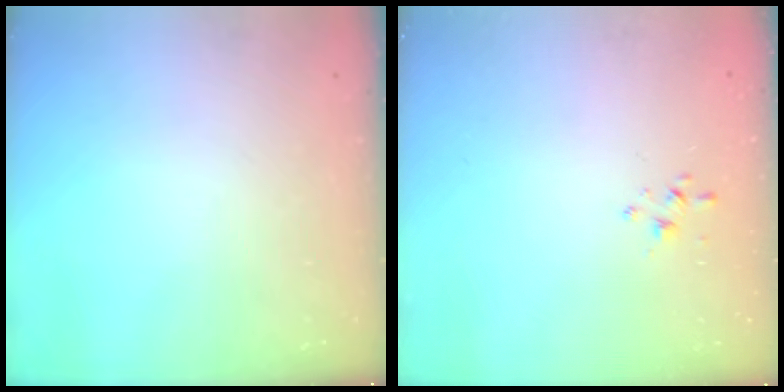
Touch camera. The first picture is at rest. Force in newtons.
{"total": 1.7, "press": 1.7, "slide": 0.4}